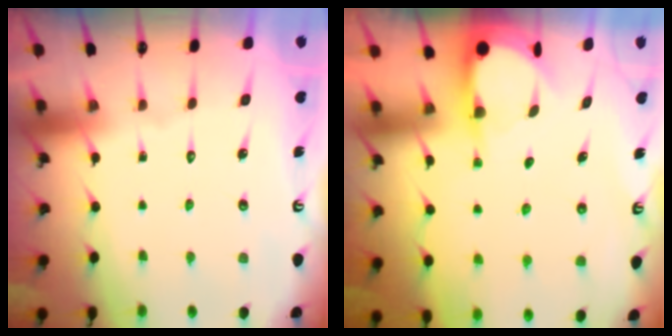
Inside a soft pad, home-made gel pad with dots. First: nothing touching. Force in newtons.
{"total": 3.9, "press": 3.9, "slide": 0.3}